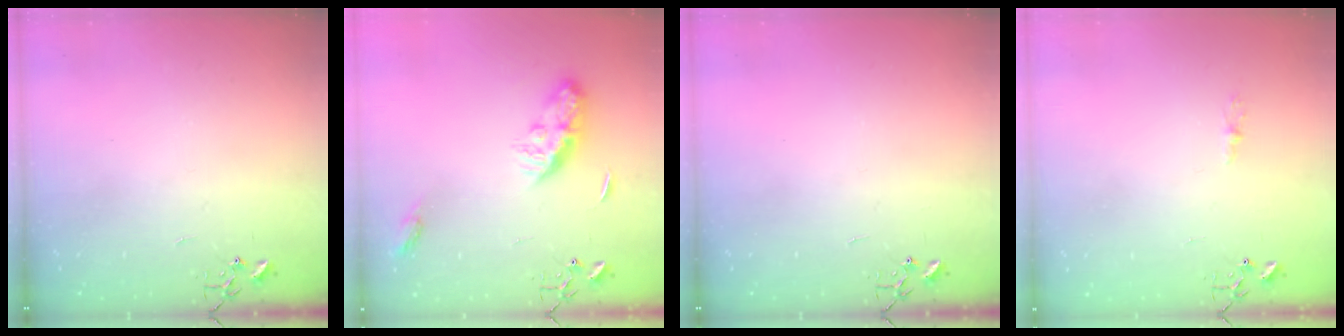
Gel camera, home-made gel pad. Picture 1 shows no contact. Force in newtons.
{"total": 9.3, "press": 9.3, "slide": 0.3}
{"total": 0.0}
{"total": 4.0, "press": 4.0, "slide": 0.4}